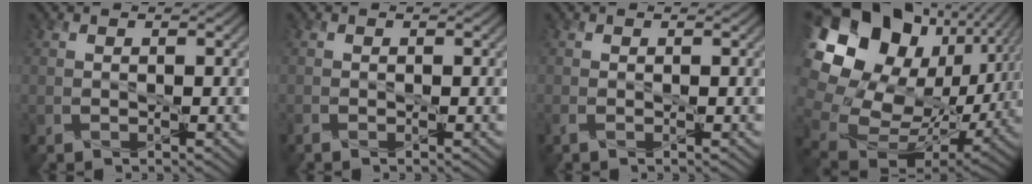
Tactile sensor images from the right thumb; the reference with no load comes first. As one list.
[{"total": 0.6, "force": [-0.5, 0.1, 0.3], "torque": [-0.007, -0.002, -0.010]}, {"total": 0.7, "force": [-0.3, 0.1, 0.6], "torque": [-0.016, -0.003, -0.005]}, {"total": 21.6, "force": [7.5, 15.7, 12.8], "torque": [-0.303, 0.021, 0.155]}]